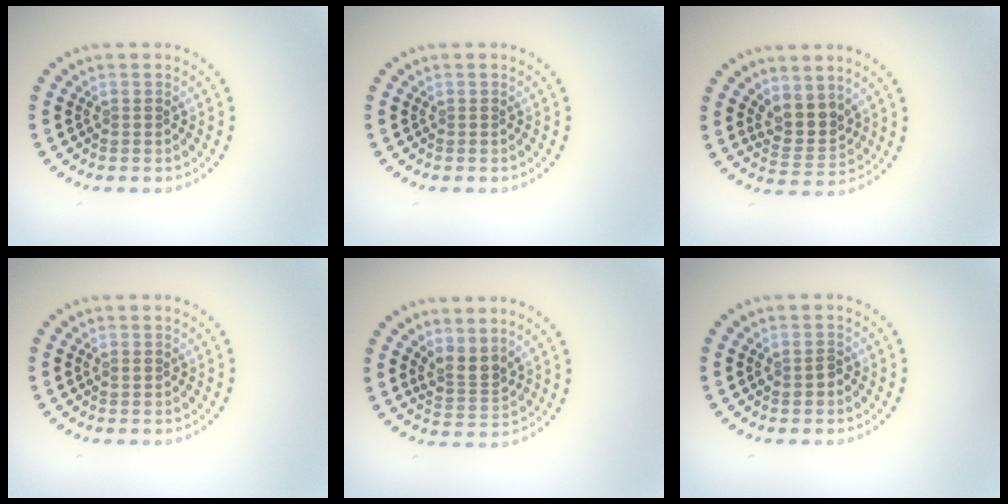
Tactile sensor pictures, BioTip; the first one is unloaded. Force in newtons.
{"total": 0.0}
{"total": 3.0, "press": 2.3, "slide": 1.8}
{"total": 0.6, "press": 0.6, "slide": 0.1}
{"total": 2.5, "press": 1.9, "slide": 1.6}
{"total": 1.2, "press": 1.2, "slide": 0.2}